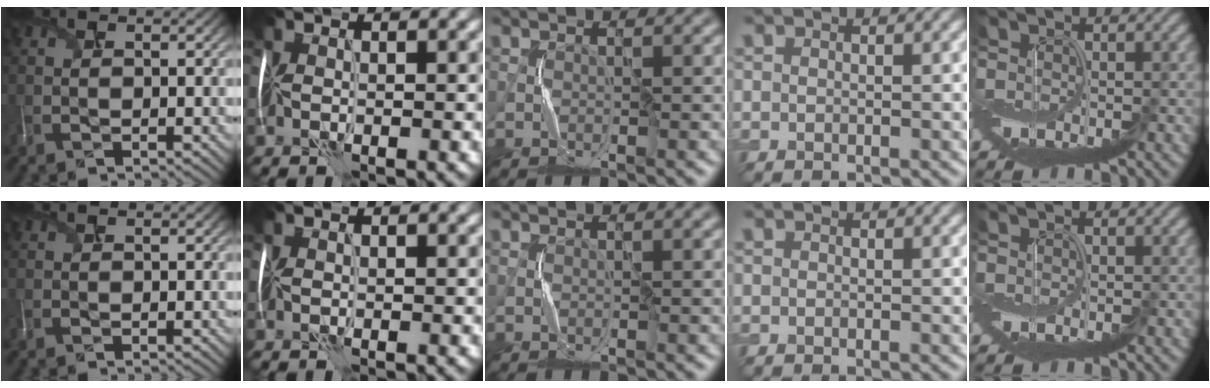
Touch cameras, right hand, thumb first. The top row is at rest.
{}